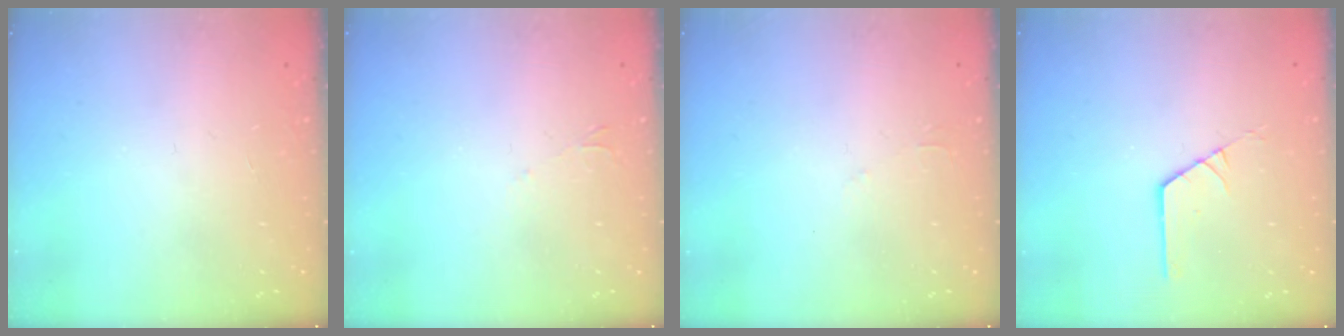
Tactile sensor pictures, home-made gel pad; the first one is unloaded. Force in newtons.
{"total": 2.2, "press": 2.2, "slide": 0.4}
{"total": 2.3, "press": 2.3, "slide": 0.4}
{"total": 1.3, "press": 1.3, "slide": 0.1}